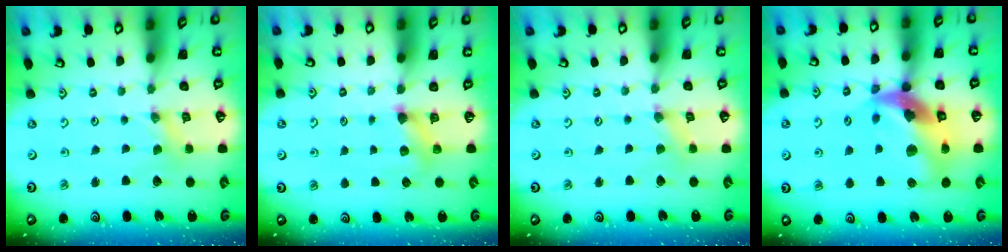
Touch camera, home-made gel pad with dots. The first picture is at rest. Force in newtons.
{"total": 5.7, "press": 5.7, "slide": 0.4}
{"total": 1.2, "press": 1.1, "slide": 0.3}
{"total": 18.4, "press": 18.3, "slide": 2.4}